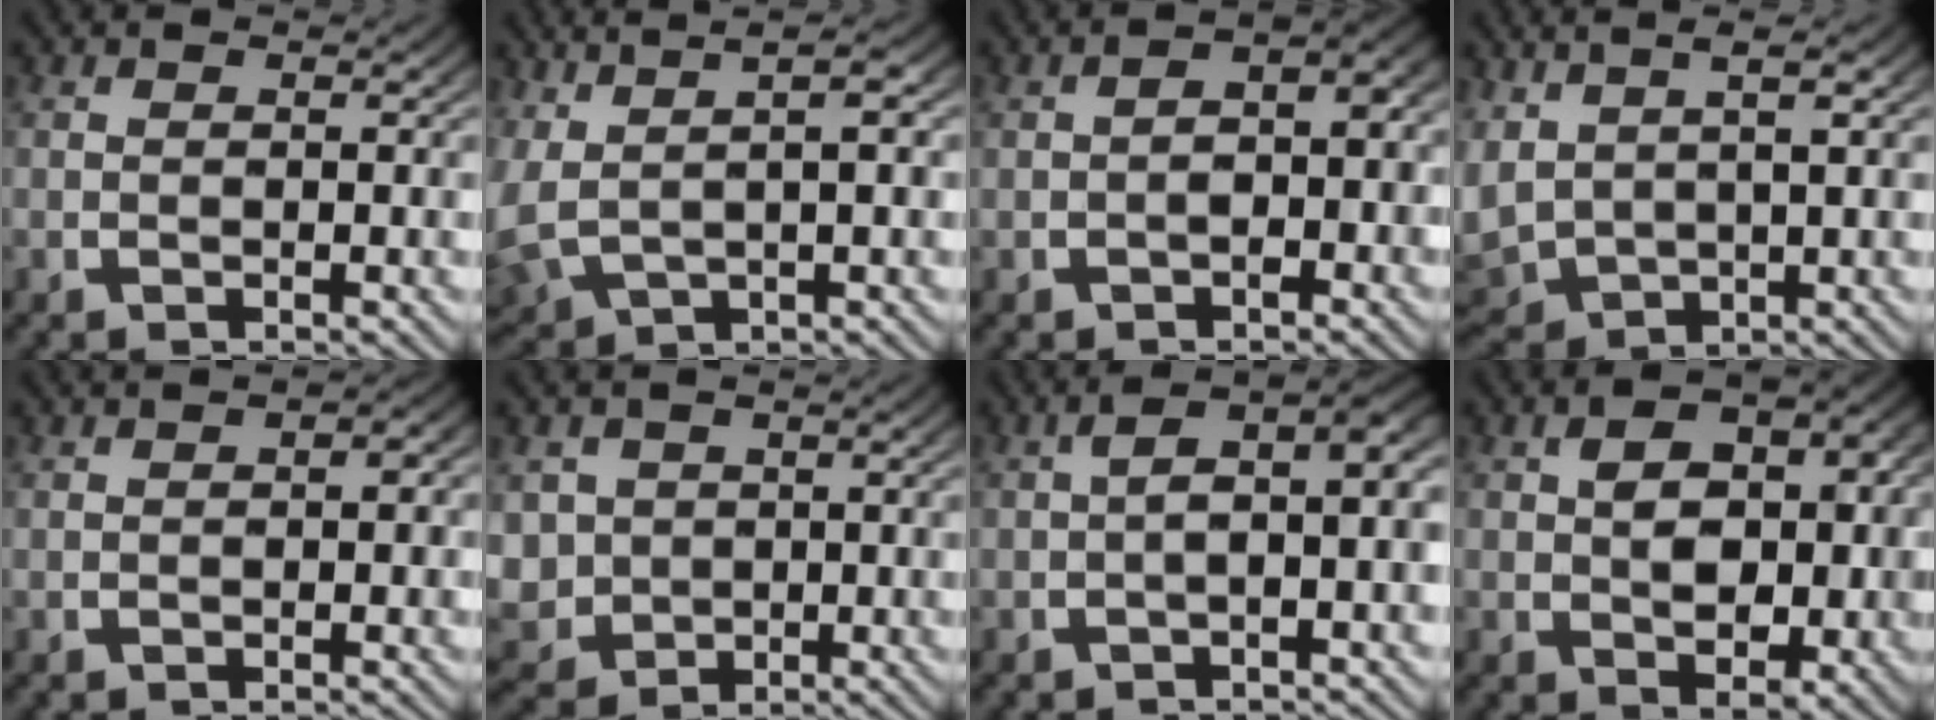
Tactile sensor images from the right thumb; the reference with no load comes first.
{"total": 7.8, "force": [1.9, 5.2, 5.5], "torque": [-0.122, -0.007, 0.045]}
{"total": 3.3, "force": [-0.2, 1.9, 2.6], "torque": [-0.031, 0.002, -0.001]}
{"total": 8.1, "force": [0.9, 6.0, 5.4], "torque": [-0.139, -0.031, 0.041]}
{"total": 1.1, "force": [-0.1, 0.7, 0.9], "torque": [-0.013, -0.004, 0.000]}
{"total": 8.9, "force": [-1.6, 7.8, 4.1], "torque": [-0.115, -0.050, -0.006]}
{"total": 6.2, "force": [0.9, 2.9, 5.5], "torque": [-0.070, 0.019, 0.003]}
{"total": 7.4, "force": [0.3, 4.9, 5.5], "torque": [-0.092, -0.036, 0.025]}